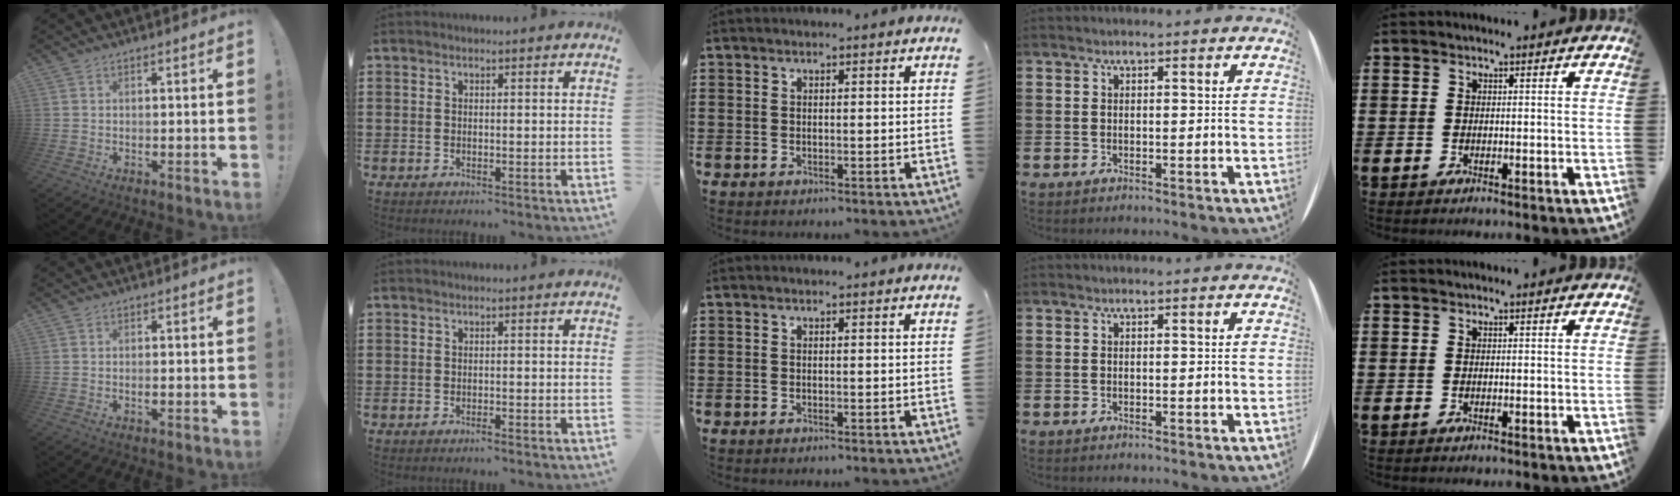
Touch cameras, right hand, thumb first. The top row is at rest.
{"thumb": {"total": 0.9, "force": [-0.4, 0.3, 0.8], "torque": [-0.014, -0.001, -0.006]}, "index": {"total": 0.5, "force": [-0.5, 0.0, 0.2], "torque": [-0.005, -0.001, -0.010]}}